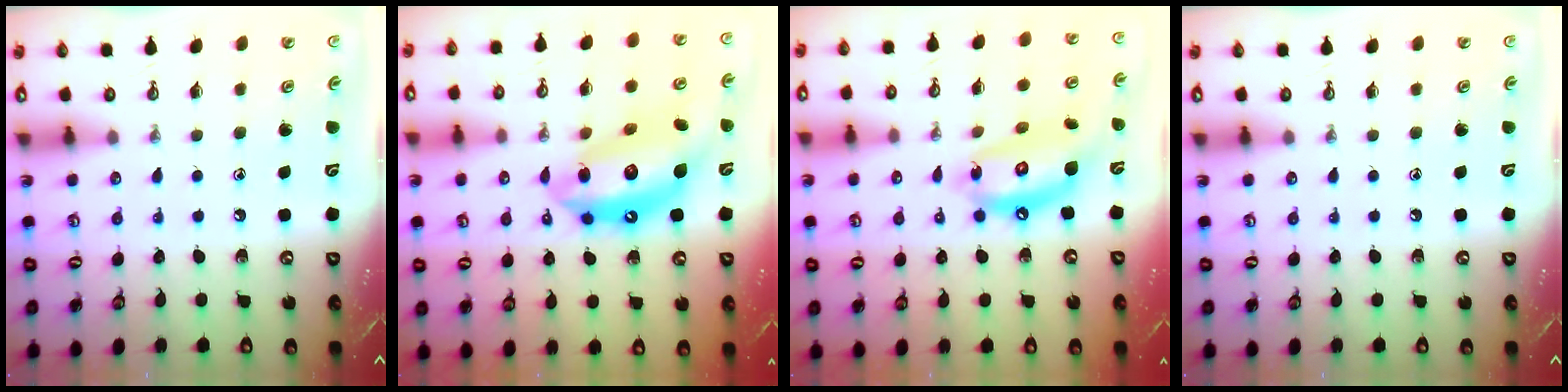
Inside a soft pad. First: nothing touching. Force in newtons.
{"total": 16.7, "press": 16.6, "slide": 1.9}
{"total": 12.5, "press": 12.4, "slide": 1.4}
{"total": 0.0}